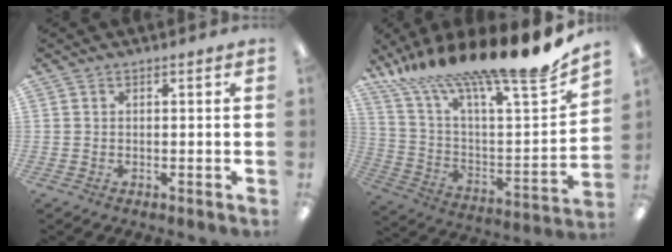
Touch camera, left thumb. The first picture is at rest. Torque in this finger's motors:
{"motor_torque": [3.48, 0.67, 1.45, -1.32, 0.49]}